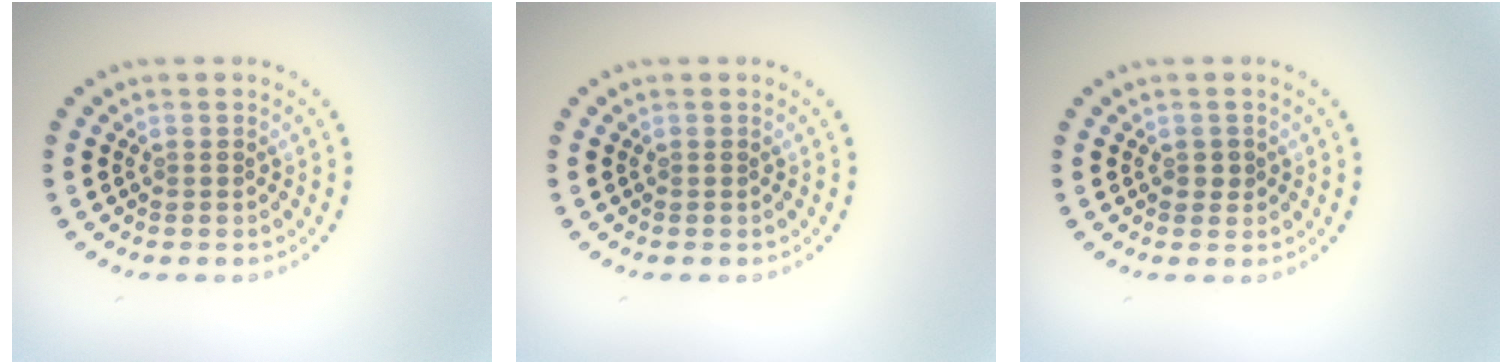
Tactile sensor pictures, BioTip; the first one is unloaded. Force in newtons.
{"total": 0.0}
{"total": 1.1, "press": 1.1, "slide": 0.3}